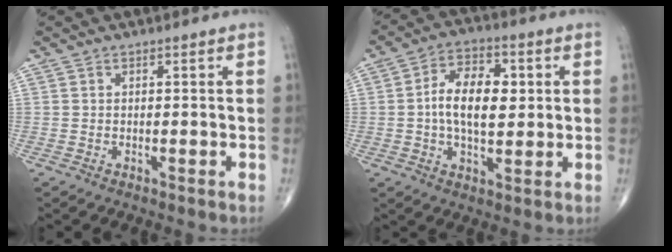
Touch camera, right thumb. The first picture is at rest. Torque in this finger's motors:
{"motor_torque": [0.19, 0.32, 0.84, 0.59, 0.20]}